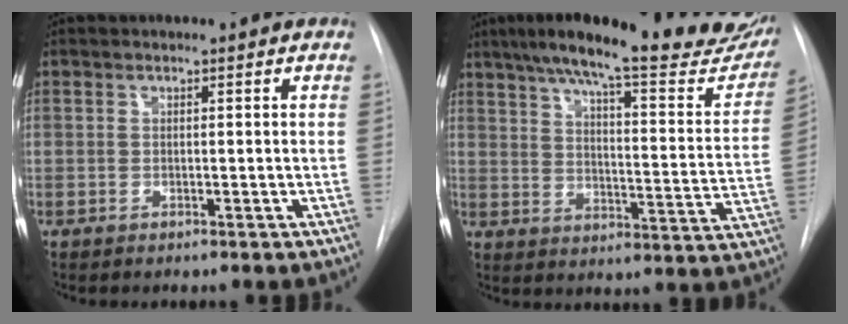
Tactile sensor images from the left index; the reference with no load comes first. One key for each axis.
{"total": 29.3, "fx": 23.6, "fy": 5.0, "fz": 16.5, "tx": -0.230, "ty": -0.036, "tz": 0.296}